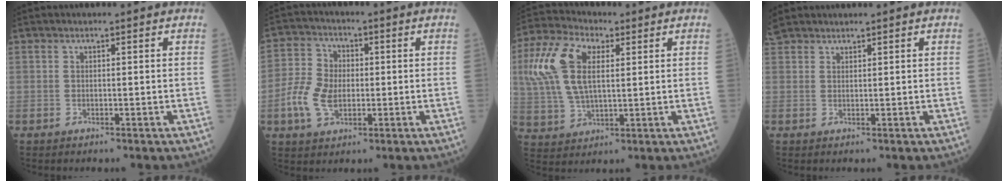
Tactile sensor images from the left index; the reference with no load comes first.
{"total": 7.8, "force": [-1.5, 5.5, 5.3], "torque": [-0.131, 0.009, -0.031]}
{"total": 11.9, "force": [3.1, 5.5, 10.0], "torque": [-0.245, 0.024, 0.063]}
{"total": 3.5, "force": [3.2, 0.8, 0.9], "torque": [-0.026, 0.029, 0.070]}